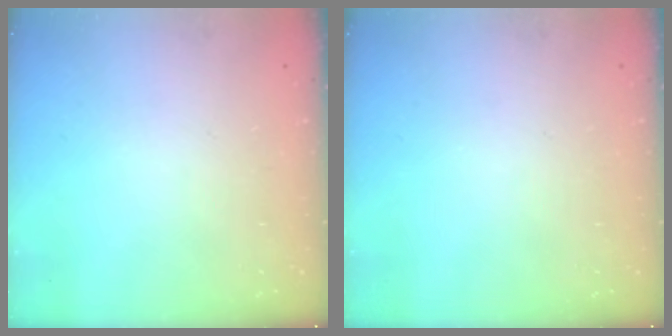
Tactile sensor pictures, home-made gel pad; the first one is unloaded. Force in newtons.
{"total": 0.0}